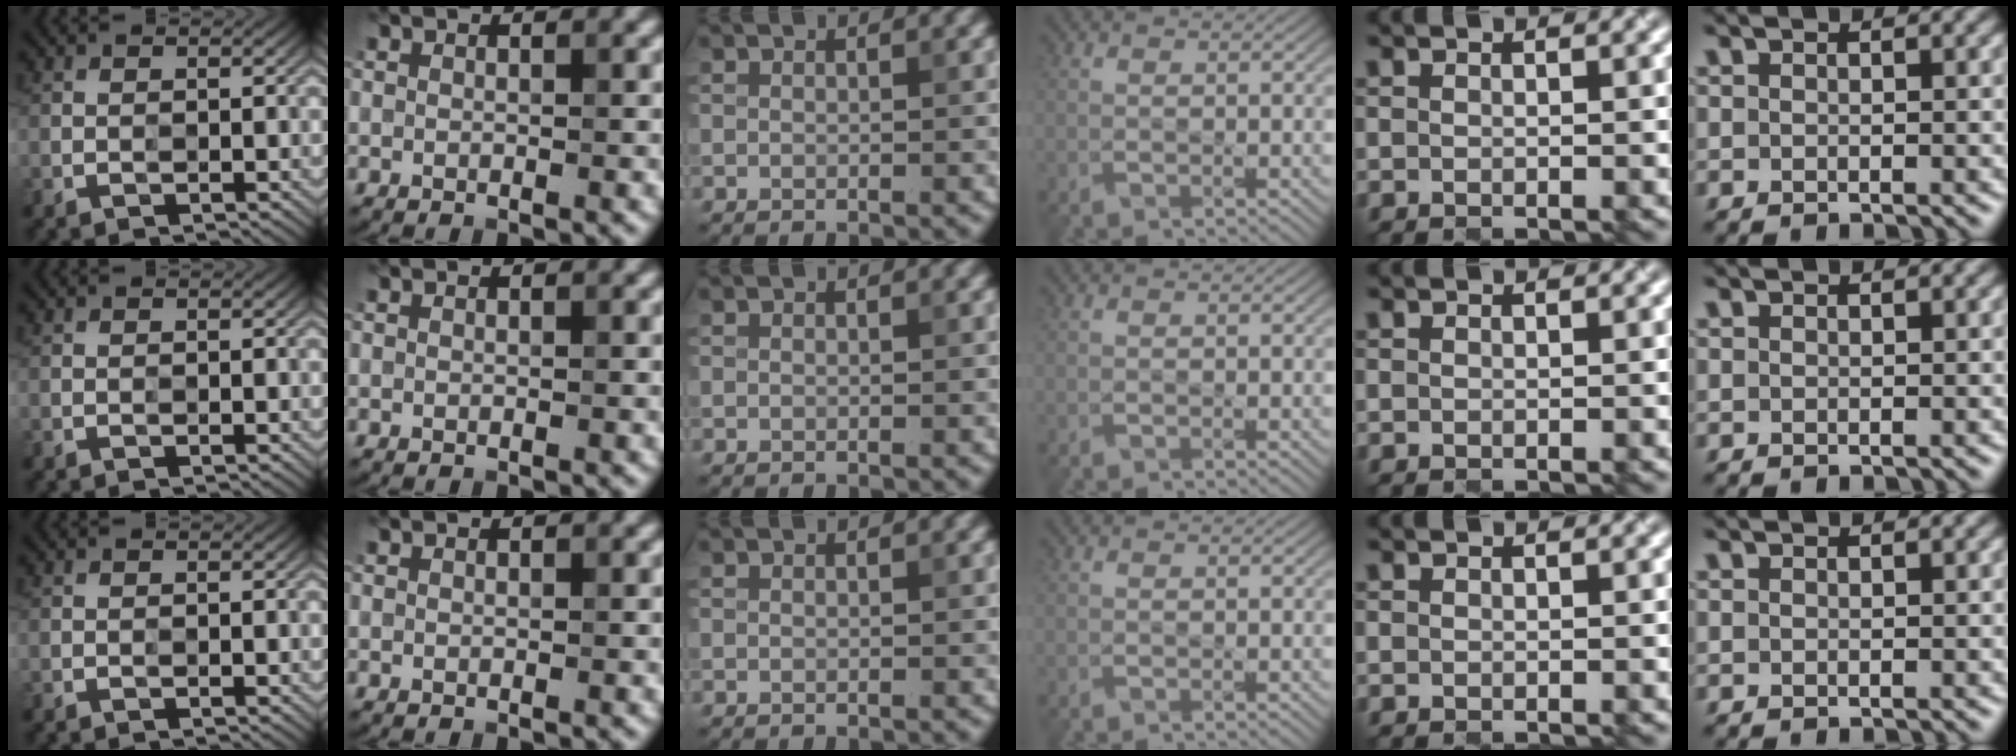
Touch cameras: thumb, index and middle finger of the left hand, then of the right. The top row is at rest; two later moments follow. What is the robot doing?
{"motion": "close", "object": "laptop"}